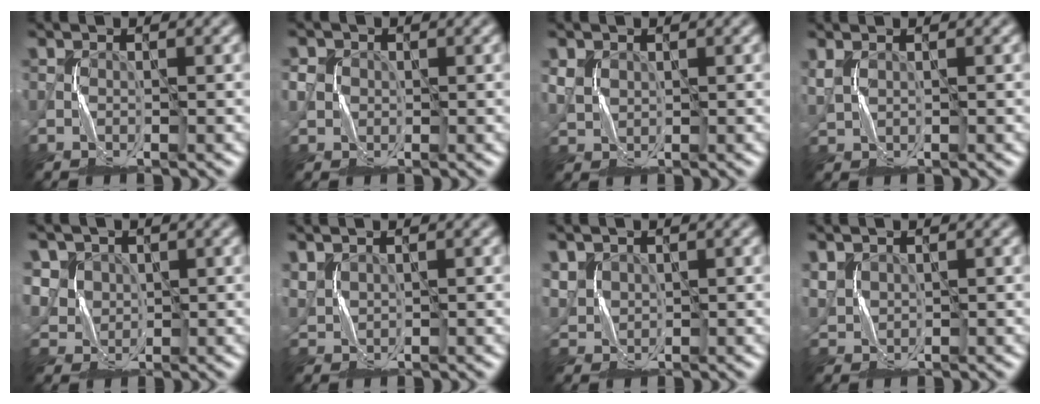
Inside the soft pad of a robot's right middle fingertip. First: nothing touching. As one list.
[{"total": 2.1, "force": [0.2, 2.1, 0.5], "torque": [-0.026, 0.001, -0.002]}, {"total": 1.7, "force": [0.8, 1.3, 0.6], "torque": [-0.028, -0.004, 0.019]}, {"total": 1.4, "force": [0.7, 0.7, 1.0], "torque": [-0.034, 0.000, 0.019]}, {"total": 4.6, "force": [2.2, 3.9, 1.4], "torque": [-0.051, 0.004, 0.045]}, {"total": 1.7, "force": [1.3, 0.9, 0.8], "torque": [-0.032, -0.001, 0.032]}, {"total": 2.5, "force": [1.4, 1.8, 1.0], "torque": [-0.040, -0.001, 0.031]}, {"total": 1.8, "force": [1.1, 1.2, 0.7], "torque": [-0.032, -0.002, 0.027]}]